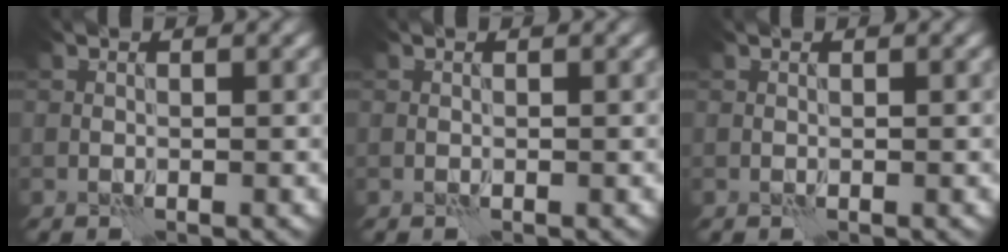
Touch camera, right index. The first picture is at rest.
{"total": 0.0}
{"total": 0.0}